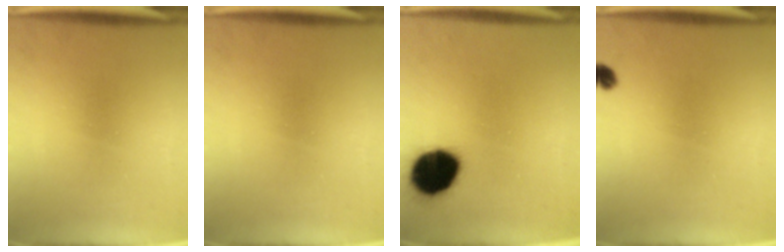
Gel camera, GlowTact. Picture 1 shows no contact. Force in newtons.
{"total": 0.0}
{"total": 14.1}
{"total": 1.5}